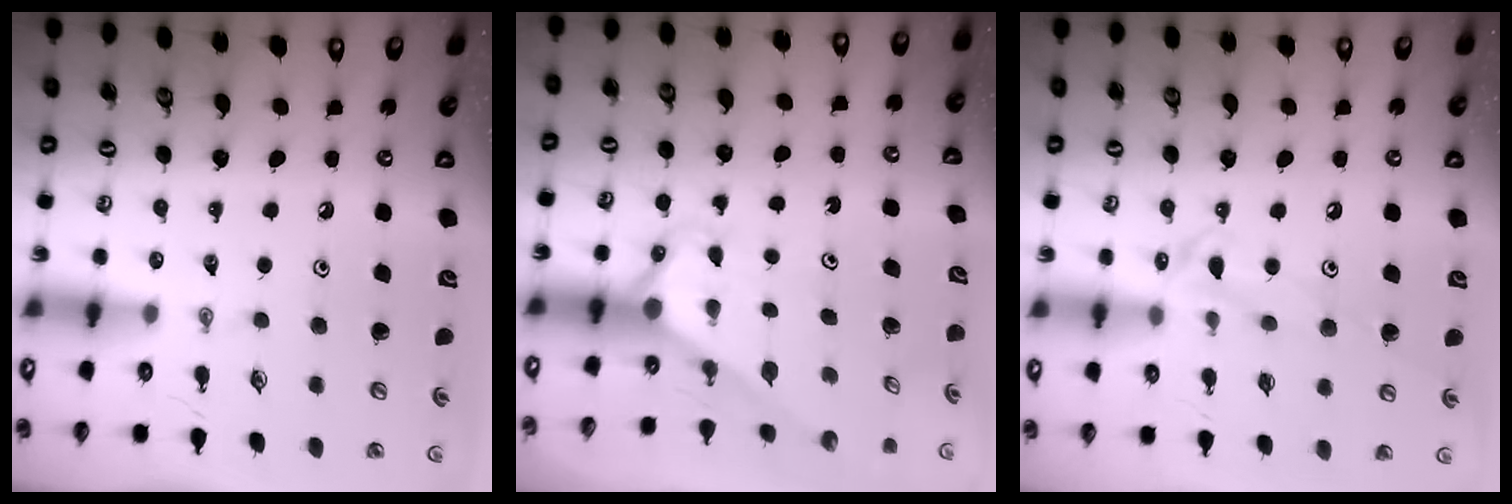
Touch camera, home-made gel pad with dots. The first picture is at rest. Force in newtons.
{"total": 2.8, "press": 2.8, "slide": 0.1}
{"total": 11.9, "press": 11.9, "slide": 0.7}